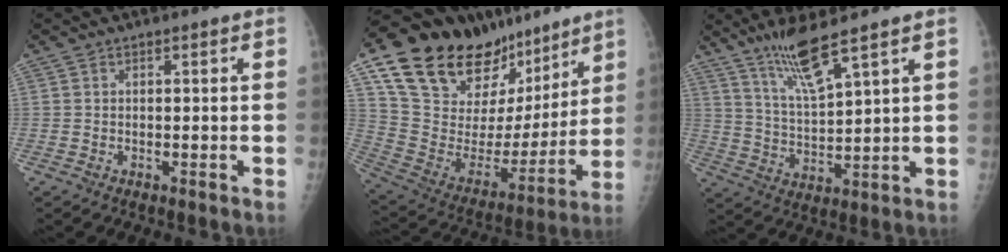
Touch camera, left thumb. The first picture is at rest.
{"total": 30.3, "force": [19.0, 15.4, 17.9], "torque": [-0.257, -0.030, 0.326]}
{"total": 9.2, "force": [6.7, 0.6, 6.3], "torque": [-0.124, -0.046, 0.141]}